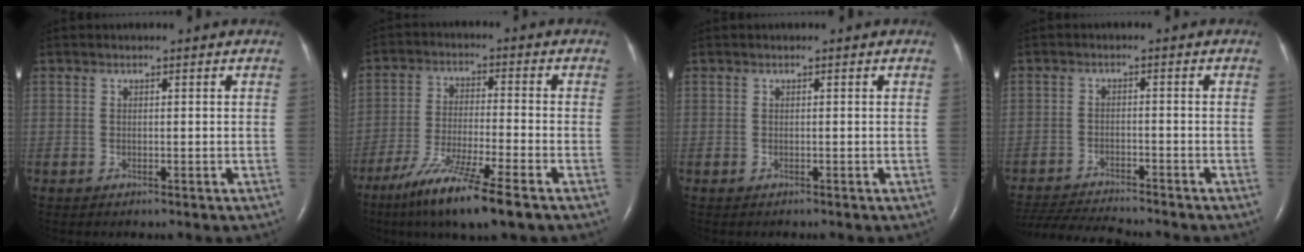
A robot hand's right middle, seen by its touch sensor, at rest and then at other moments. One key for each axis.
{"total": 11.7, "fx": -7.8, "fy": 0.2, "fz": 8.8, "tx": -0.172, "ty": -0.038, "tz": -0.140}
{"total": 0.0}
{"total": 9.9, "fx": -9.5, "fy": 0.3, "fz": 3.1, "tx": -0.055, "ty": -0.009, "tz": -0.154}